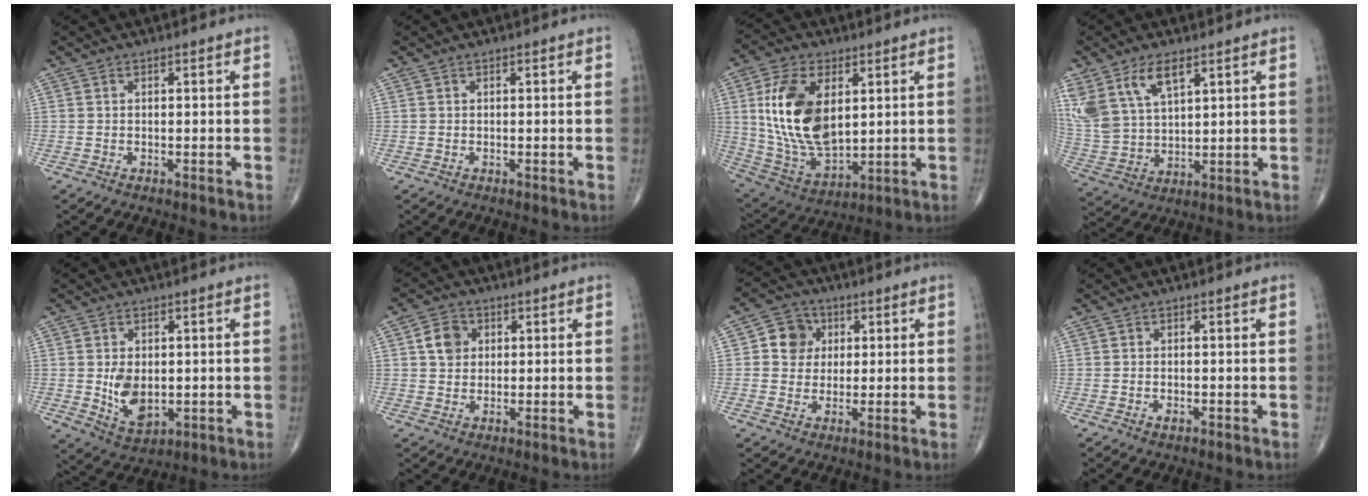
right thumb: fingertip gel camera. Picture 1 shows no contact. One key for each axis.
{"total": 0.0}
{"total": 18.7, "fx": 3.9, "fy": 10.5, "fz": 15.0, "tx": -0.280, "ty": -0.019, "tz": 0.083}
{"total": 13.5, "fx": 7.3, "fy": 7.2, "fz": 8.9, "tx": -0.184, "ty": -0.019, "tz": 0.155}
{"total": 5.5, "fx": 0.3, "fy": 3.4, "fz": 4.3, "tx": -0.068, "ty": -0.015, "tz": 0.020}
{"total": 5.2, "fx": 1.3, "fy": 4.3, "fz": 2.6, "tx": -0.030, "ty": 0.000, "tz": 0.019}
{"total": 6.6, "fx": 1.4, "fy": 5.9, "fz": 2.5, "tx": -0.011, "ty": 0.003, "tz": 0.018}
{"total": 0.8, "fx": -0.3, "fy": 0.5, "fz": 0.6, "tx": -0.006, "ty": 0.002, "tz": -0.004}